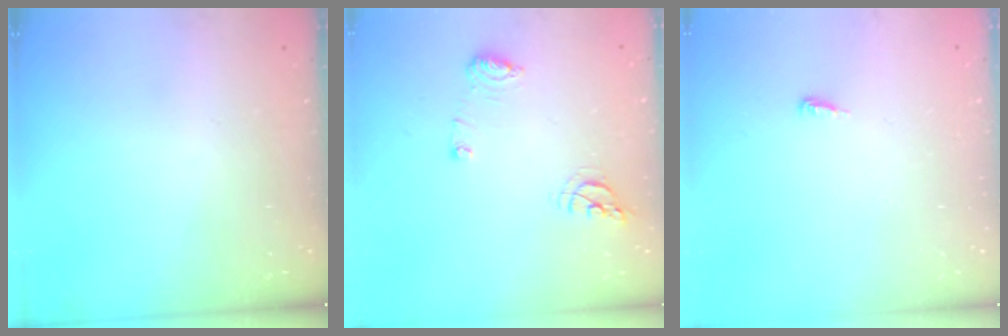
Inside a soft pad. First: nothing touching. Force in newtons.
{"total": 8.1, "press": 8.1, "slide": 0.4}
{"total": 3.5, "press": 3.5, "slide": 0.3}